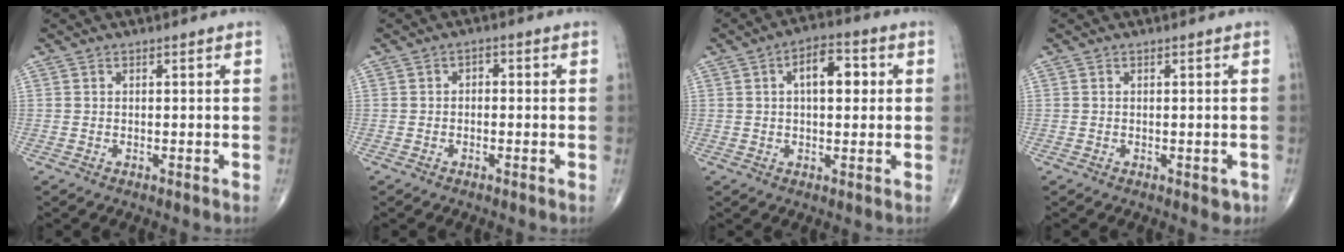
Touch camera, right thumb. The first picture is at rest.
{"total": 1.5, "force": [-0.2, 1.1, 1.0], "torque": [-0.003, 0.006, -0.010]}
{"total": 8.0, "force": [1.8, 4.1, 6.7], "torque": [-0.084, 0.013, 0.022]}
{"total": 1.6, "force": [-0.6, 0.9, 1.2], "torque": [0.000, 0.000, -0.005]}